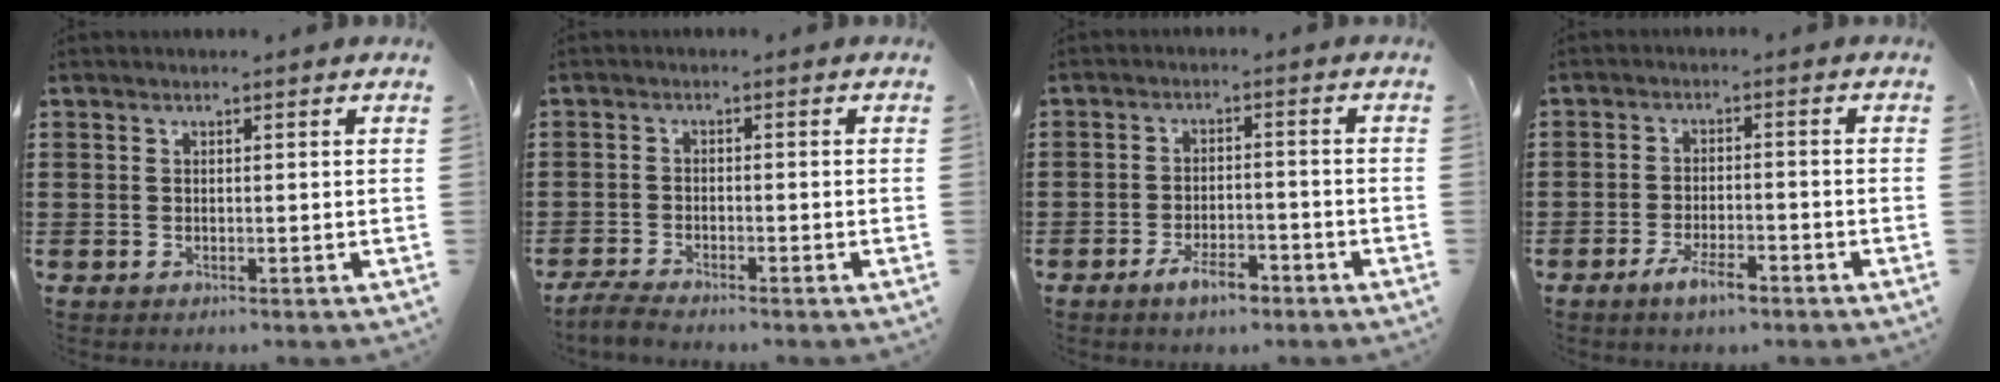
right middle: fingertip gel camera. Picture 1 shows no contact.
{"total": 2.8, "force": [-2.7, 0.3, 0.6], "torque": [-0.019, 0.002, -0.058]}
{"total": 4.6, "force": [-3.4, 1.6, 2.7], "torque": [-0.049, 0.009, -0.064]}
{"total": 4.4, "force": [-3.0, 1.4, 2.9], "torque": [-0.051, 0.006, -0.056]}